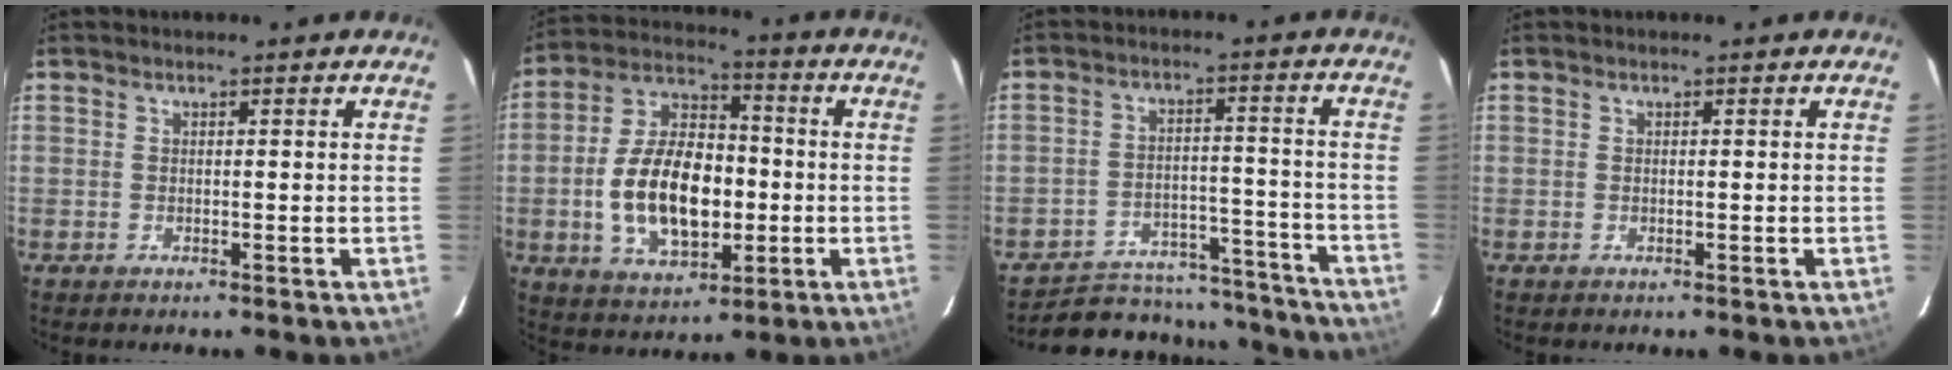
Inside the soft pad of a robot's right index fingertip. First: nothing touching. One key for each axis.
{"total": 16.7, "fx": -2.6, "fy": 9.5, "fz": 13.5, "tx": -0.270, "ty": 0.015, "tz": -0.035}
{"total": 19.9, "fx": -17.8, "fy": 7.4, "fz": 5.2, "tx": -0.110, "ty": 0.038, "tz": -0.216}
{"total": 0.0}